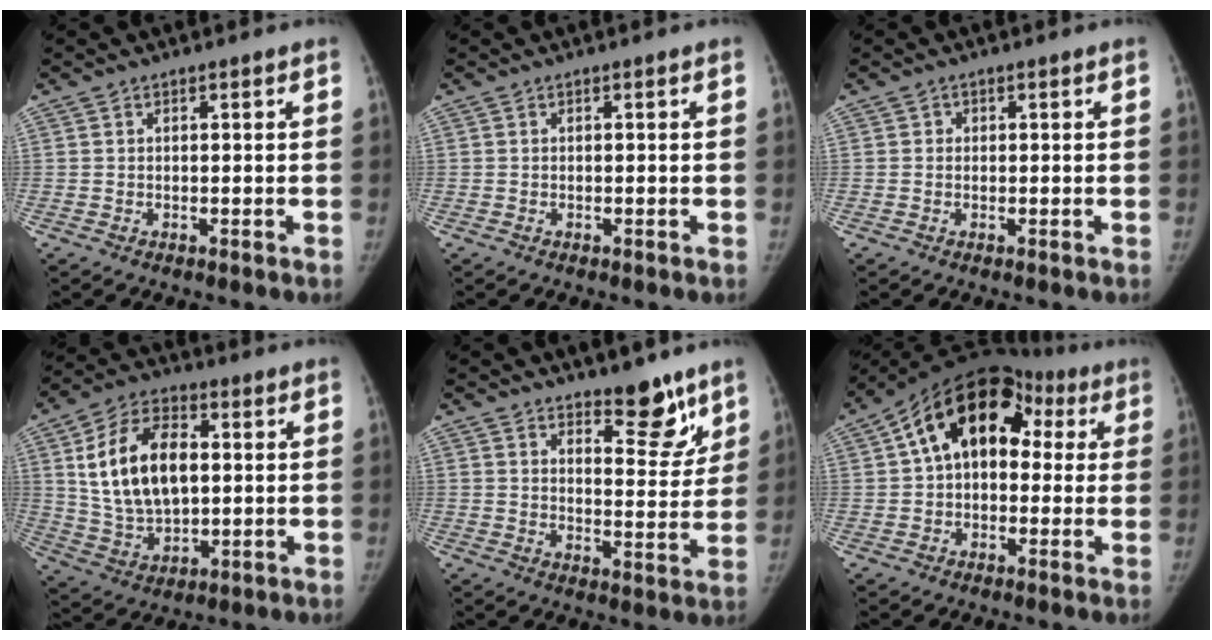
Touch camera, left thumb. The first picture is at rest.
{"total": 0.0}
{"total": 0.8, "force": [0.0, 0.8, 0.1], "torque": [0.006, 0.003, -0.001]}
{"total": 17.0, "force": [2.9, 10.4, 13.2], "torque": [-0.215, 0.001, 0.057]}
{"total": 9.7, "force": [7.1, 3.8, 5.5], "torque": [-0.037, -0.053, 0.107]}
{"total": 17.1, "force": [4.1, 11.5, 12.0], "torque": [-0.150, 0.046, 0.052]}